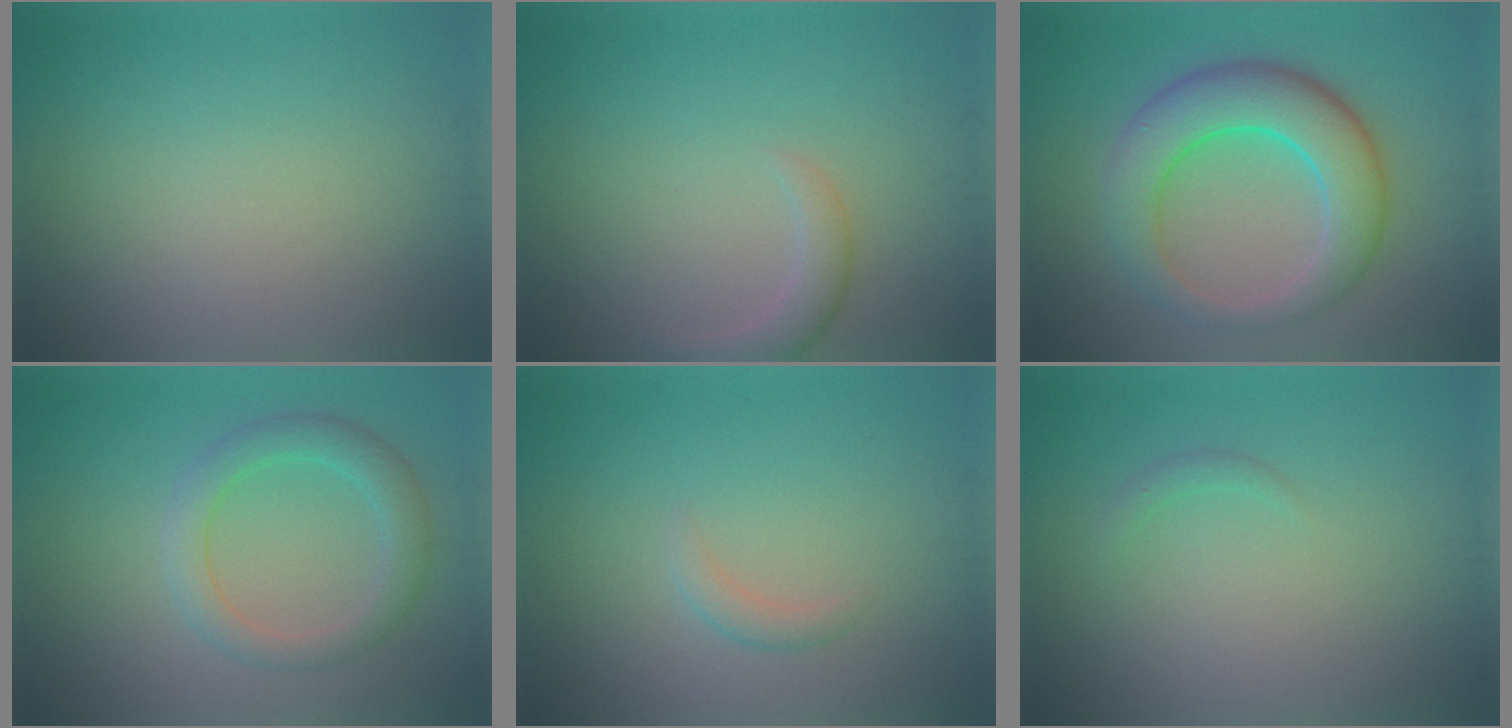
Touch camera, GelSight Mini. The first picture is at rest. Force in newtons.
{"total": 2.2, "press": 2.2, "slide": 0.2}
{"total": 7.9, "press": 7.9, "slide": 0.0}
{"total": 3.5, "press": 3.5, "slide": 0.2}
{"total": 1.2, "press": 1.2, "slide": 0.0}
{"total": 0.8, "press": 0.8, "slide": 0.0}